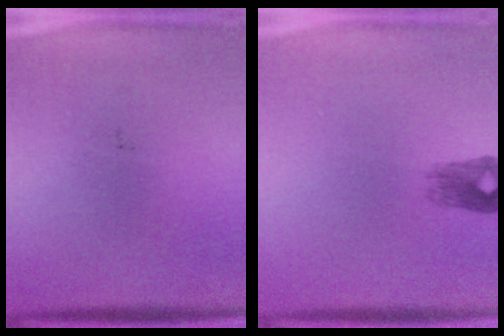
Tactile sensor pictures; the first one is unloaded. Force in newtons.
{"total": 2.2}